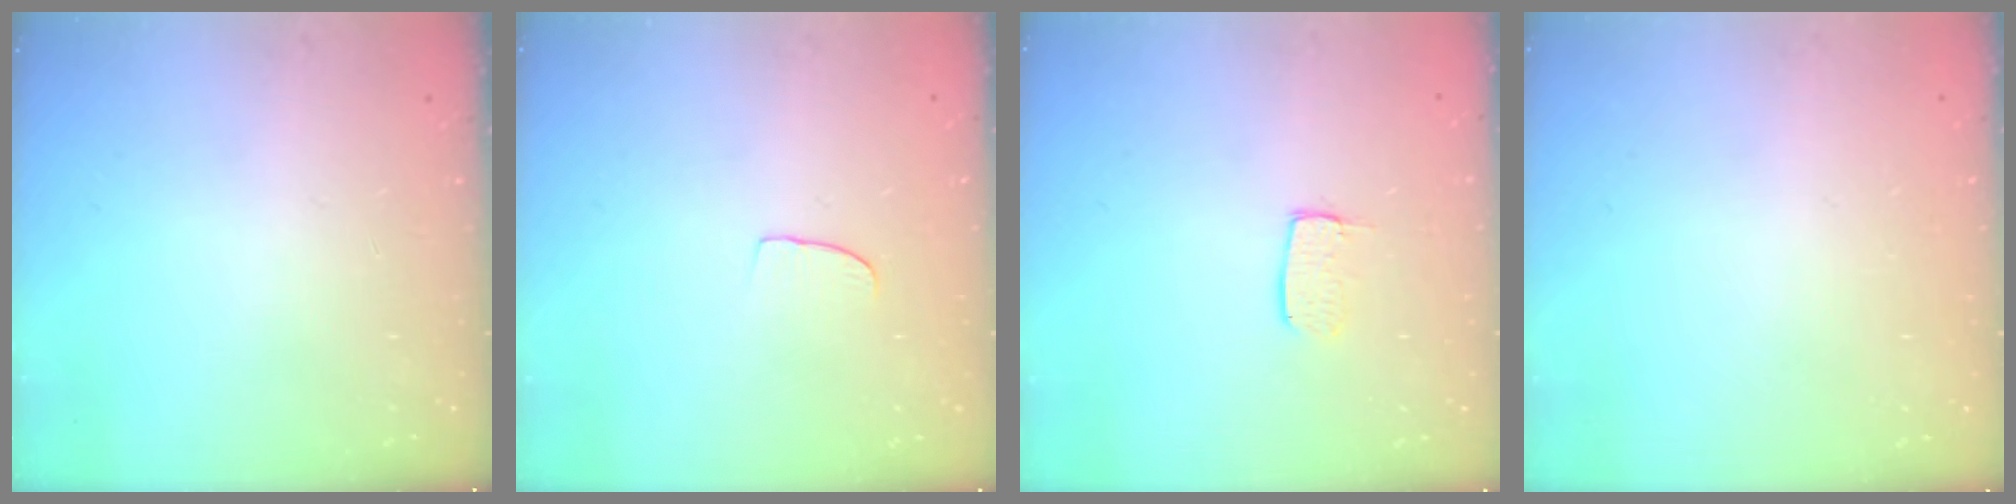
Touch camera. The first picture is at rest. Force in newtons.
{"total": 3.7, "press": 3.7, "slide": 0.3}
{"total": 5.2, "press": 5.1, "slide": 0.5}
{"total": 0.0}